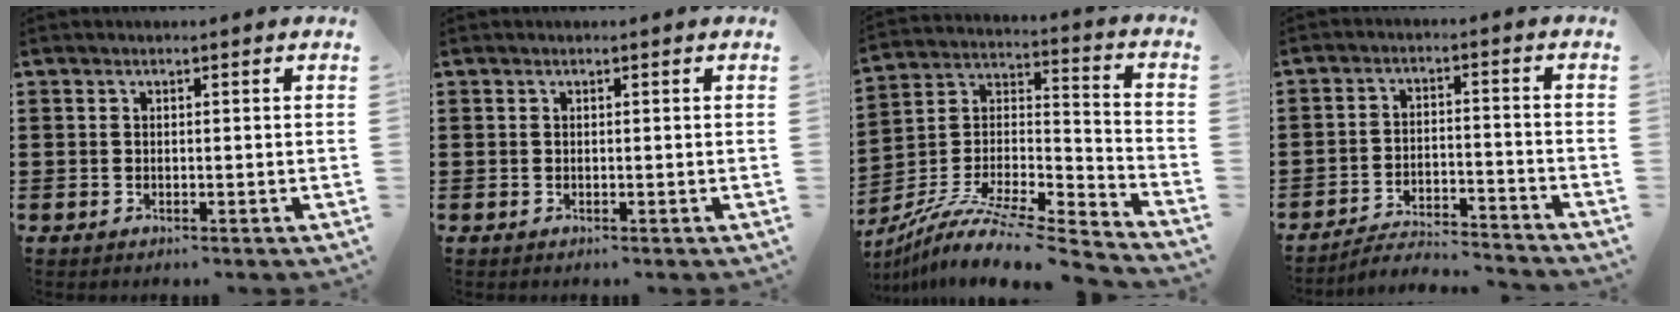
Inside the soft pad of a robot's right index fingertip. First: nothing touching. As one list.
[{"total": 0.0}, {"total": 9.2, "force": [-7.6, 1.5, 5.0], "torque": [-0.095, -0.002, -0.152]}, {"total": 4.4, "force": [-4.3, 0.0, 0.7], "torque": [-0.025, -0.001, -0.092]}]